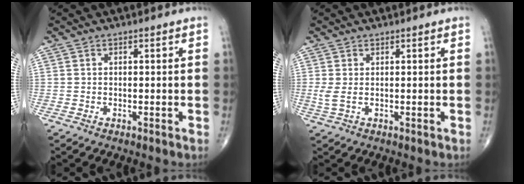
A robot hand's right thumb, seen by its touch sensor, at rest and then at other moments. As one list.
[{"total": 2.0, "force": [0.3, 0.6, 1.9], "torque": [-0.053, -0.001, 0.011]}]